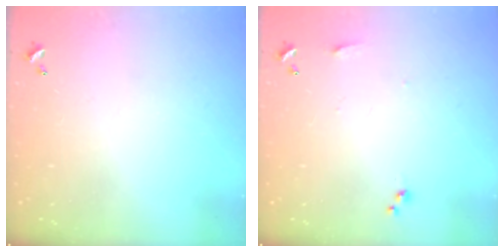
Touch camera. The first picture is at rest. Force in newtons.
{"total": 5.1, "press": 5.0, "slide": 0.7}